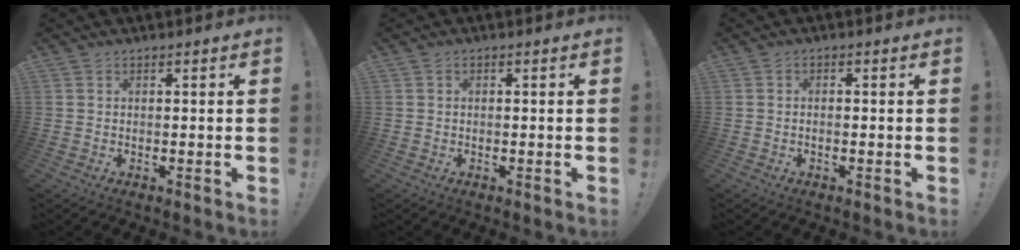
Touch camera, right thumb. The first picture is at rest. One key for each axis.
{"total": 0.0}
{"total": 0.8, "fx": -0.5, "fy": 0.1, "fz": 0.6, "tx": -0.013, "ty": 0.002, "tz": -0.009}